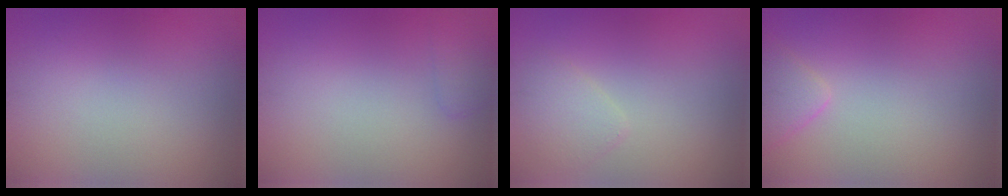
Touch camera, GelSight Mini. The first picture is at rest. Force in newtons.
{"total": 1.3, "press": 1.3, "slide": 0.1}
{"total": 1.7, "press": 1.7, "slide": 0.2}
{"total": 1.7, "press": 1.7, "slide": 0.1}